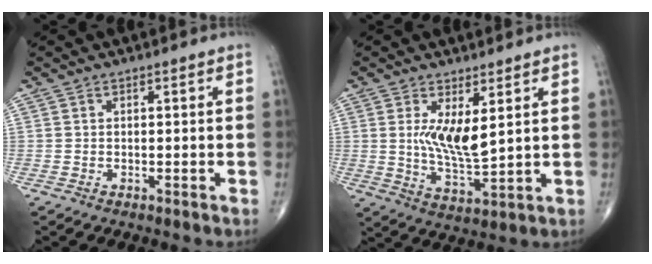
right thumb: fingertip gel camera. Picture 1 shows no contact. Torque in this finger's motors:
{"motor_torque": [1.15, 1.39, 0.30, -0.21, 0.06]}